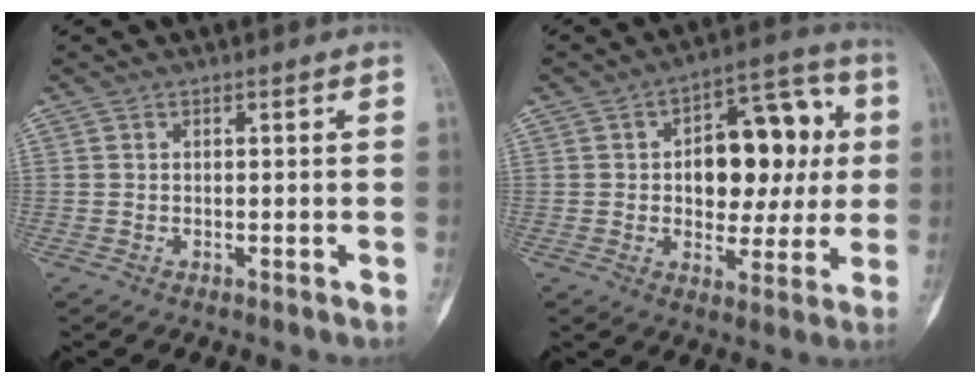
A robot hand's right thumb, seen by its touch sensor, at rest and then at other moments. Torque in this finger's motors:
{"motor_torque": [1.27, 2.28, -0.12, 0.06, 0.07]}